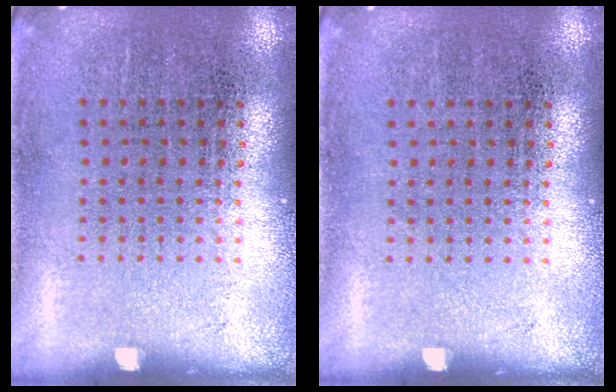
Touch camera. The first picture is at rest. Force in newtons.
{"total": 0.0}